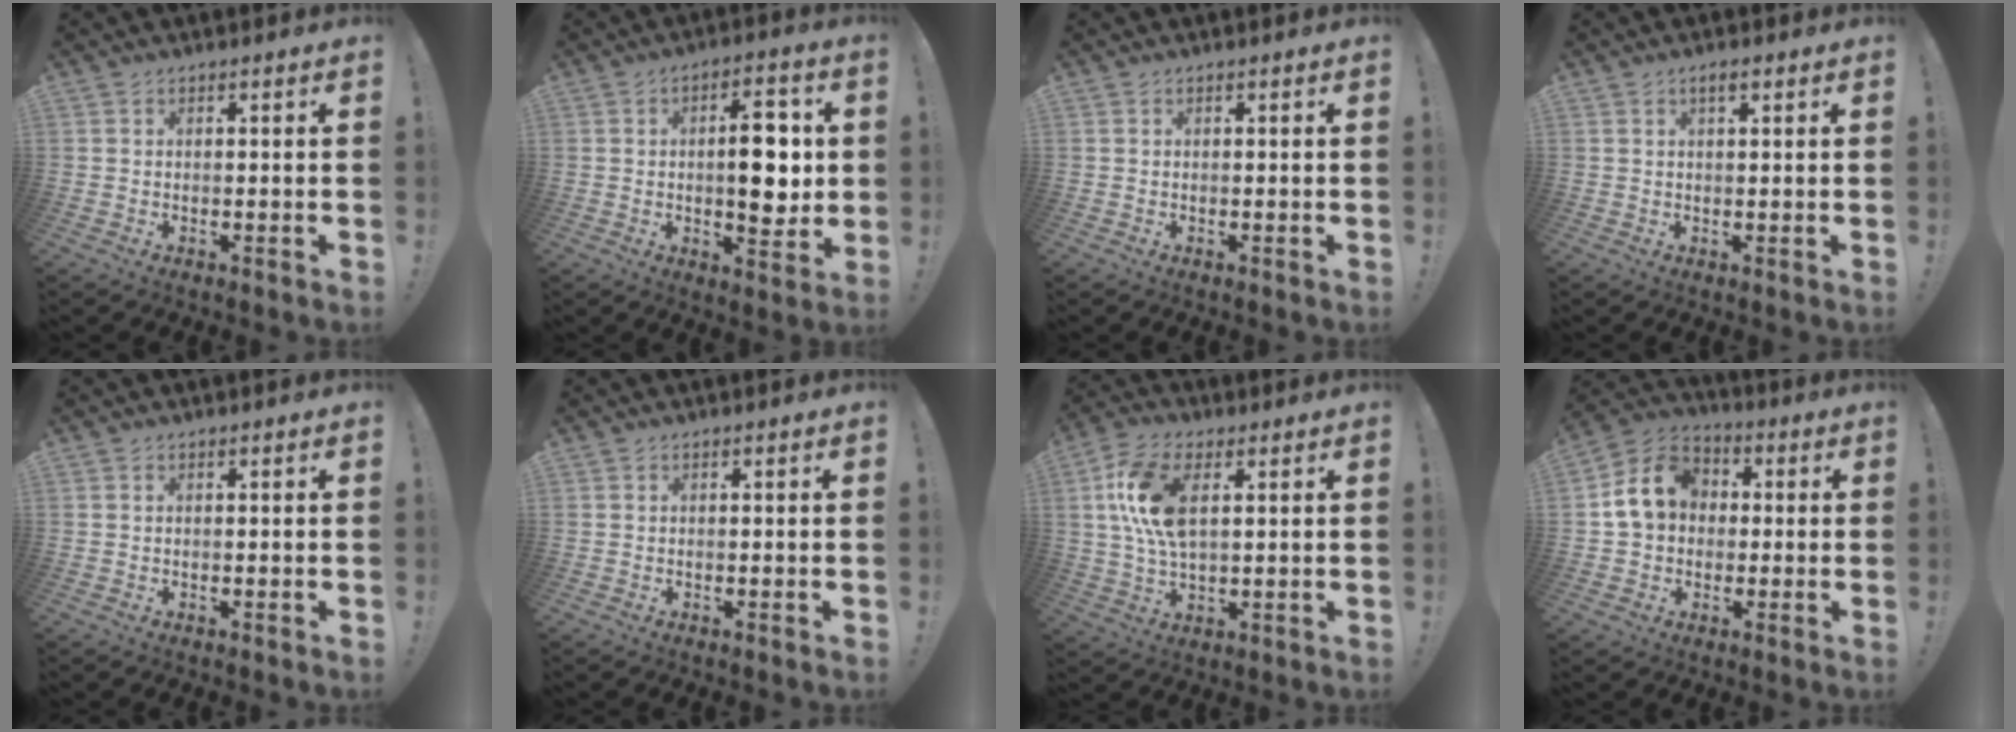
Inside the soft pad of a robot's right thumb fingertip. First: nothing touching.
{"total": 11.9, "force": [0.7, 5.7, 10.4], "torque": [-0.131, 0.005, 0.009]}
{"total": 0.0}
{"total": 2.1, "force": [1.1, 0.8, 1.6], "torque": [-0.026, 0.001, 0.017]}
{"total": 0.0}
{"total": 0.0}
{"total": 13.2, "force": [3.3, 6.8, 10.8], "torque": [-0.232, -0.001, 0.062]}
{"total": 12.8, "force": [2.3, 10.5, 7.0], "torque": [-0.112, 0.013, 0.051]}